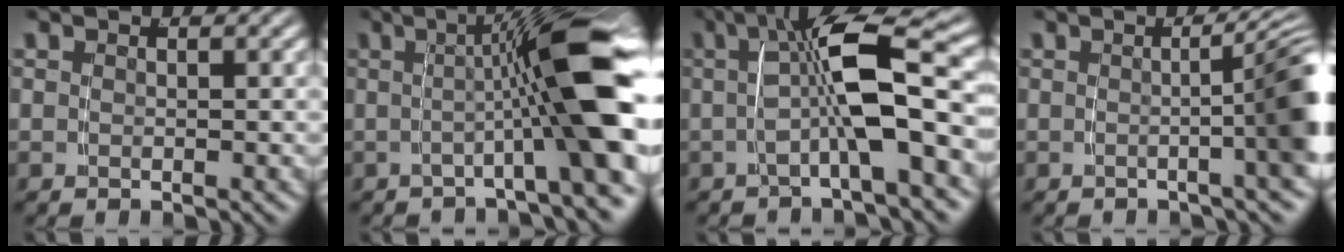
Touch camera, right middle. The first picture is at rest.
{"total": 9.5, "force": [-0.2, 1.0, 9.4], "torque": [-0.129, 0.013, -0.004]}
{"total": 6.9, "force": [0.6, 1.6, 6.7], "torque": [-0.105, 0.016, 0.010]}
{"total": 7.1, "force": [-0.4, 1.9, 6.8], "torque": [-0.055, 0.021, -0.016]}